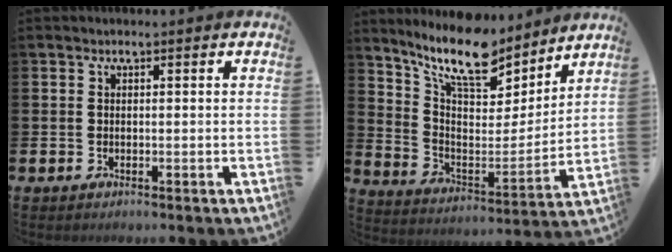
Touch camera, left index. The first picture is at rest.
{"total": 12.4, "force": [10.7, 3.6, 5.1], "torque": [-0.122, -0.070, 0.184]}